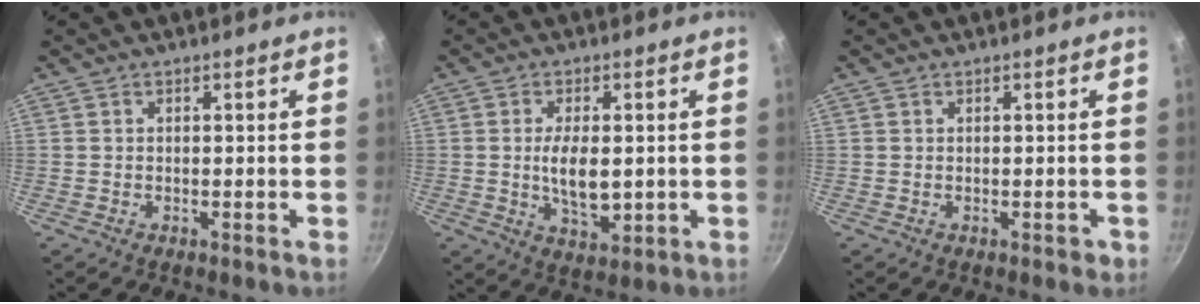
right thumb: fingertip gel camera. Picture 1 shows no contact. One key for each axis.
{"total": 7.7, "fx": 0.0, "fy": 4.0, "fz": 6.6, "tx": -0.110, "ty": -0.006, "tz": 0.007}
{"total": 1.2, "fx": -0.1, "fy": 0.9, "fz": 0.7, "tx": -0.002, "ty": 0.002, "tz": -0.001}